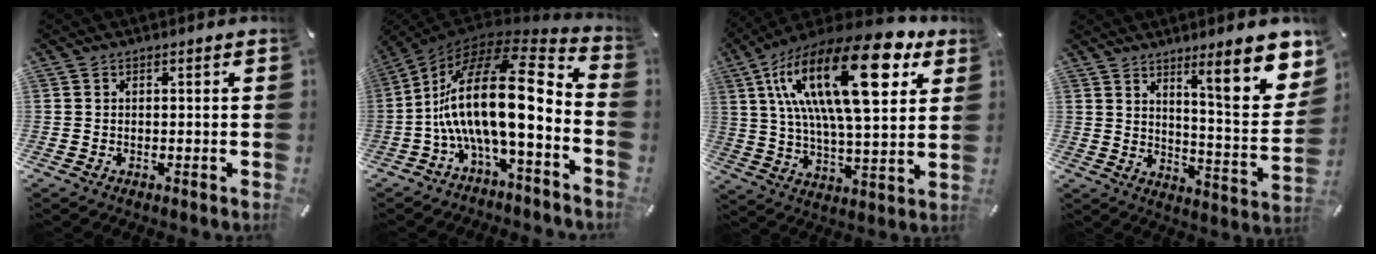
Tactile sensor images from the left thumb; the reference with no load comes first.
{"total": 23.8, "force": [-1.1, 9.1, 22.0], "torque": [-0.421, -0.025, -0.025]}
{"total": 27.8, "force": [11.9, 10.5, 22.9], "torque": [-0.419, -0.051, 0.185]}
{"total": 15.4, "force": [10.1, 3.3, 11.2], "torque": [-0.147, -0.084, 0.157]}